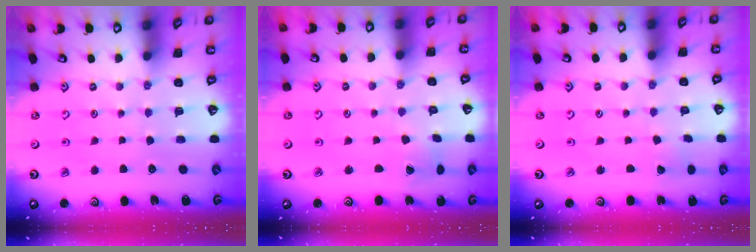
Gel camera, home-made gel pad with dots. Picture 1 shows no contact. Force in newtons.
{"total": 1.5, "press": 1.5, "slide": 0.2}
{"total": 2.3, "press": 2.3, "slide": 0.1}